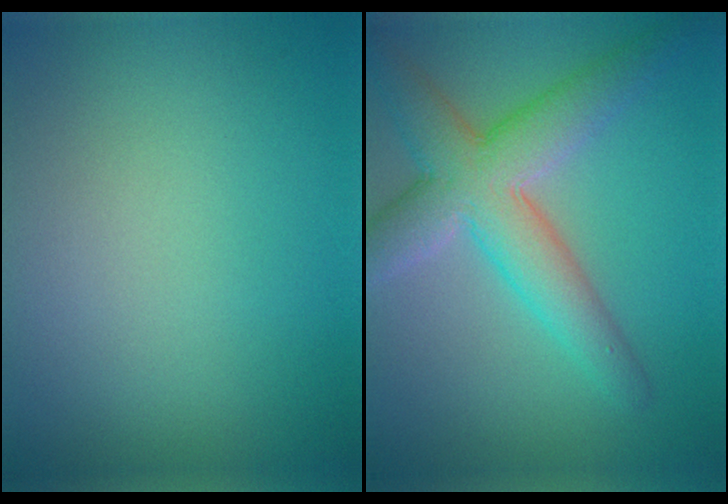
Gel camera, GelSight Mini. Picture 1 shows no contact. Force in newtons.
{"total": 6.7, "press": 6.7, "slide": 0.2}